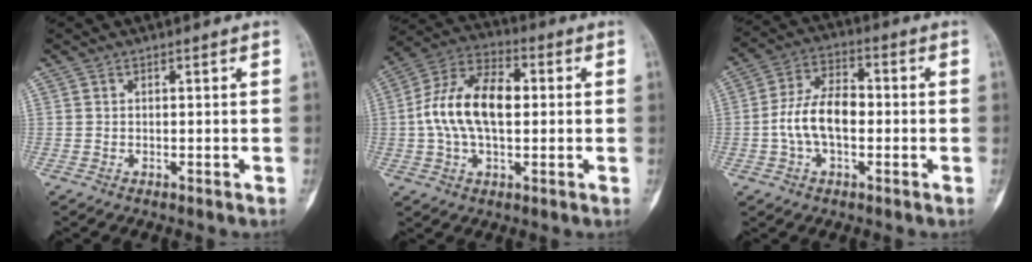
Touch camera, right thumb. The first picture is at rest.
{"total": 14.7, "force": [0.7, 8.4, 12.1], "torque": [-0.221, 0.030, 0.006]}
{"total": 10.4, "force": [-1.3, 6.0, 8.4], "torque": [-0.153, 0.031, -0.031]}